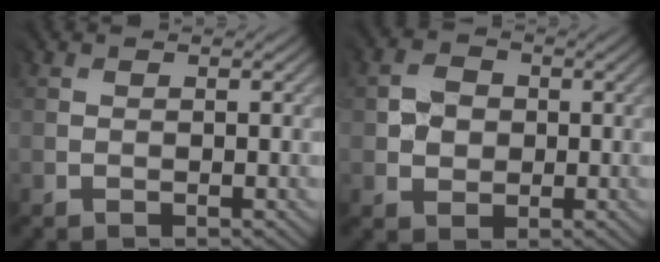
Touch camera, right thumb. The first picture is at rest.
{"total": 2.9, "force": [0.4, 2.8, 0.7], "torque": [-0.014, 0.004, 0.005]}